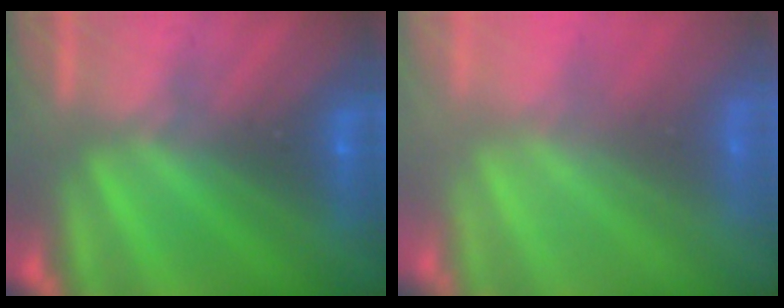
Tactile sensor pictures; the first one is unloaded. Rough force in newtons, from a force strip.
{"total": 6.6}